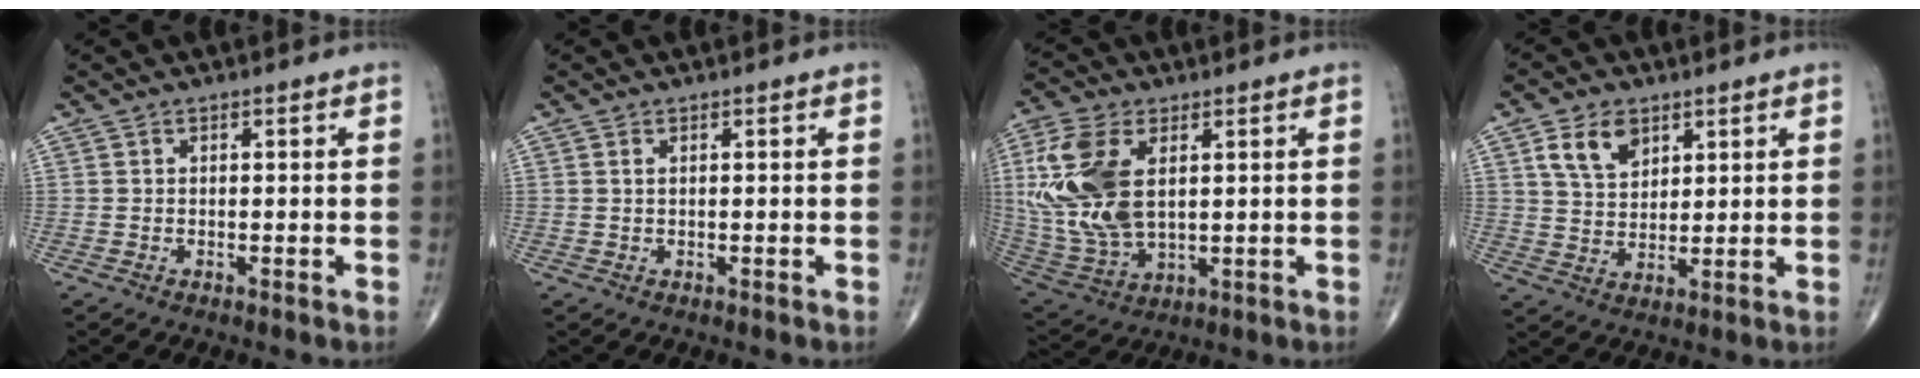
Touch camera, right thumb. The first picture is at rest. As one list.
[{"total": 0.7, "force": [0.3, 0.3, 0.6], "torque": [-0.015, 0.005, 0.008]}, {"total": 17.8, "force": [3.5, 10.2, 14.2], "torque": [-0.314, -0.015, 0.075]}, {"total": 7.8, "force": [3.9, 5.0, 4.5], "torque": [-0.061, -0.018, 0.074]}]